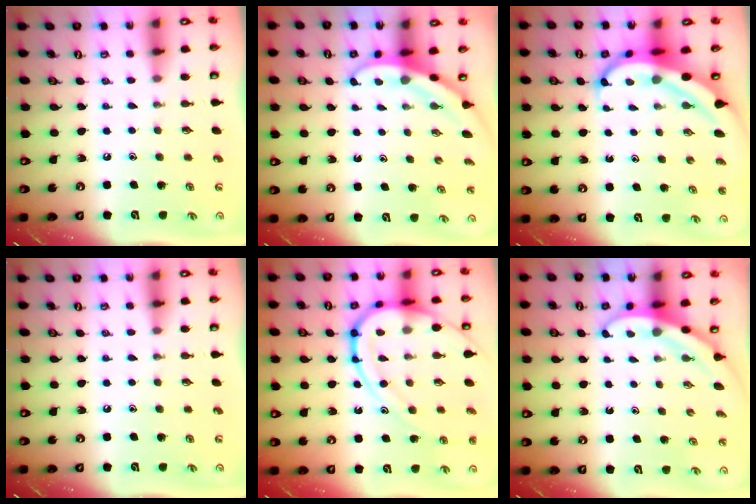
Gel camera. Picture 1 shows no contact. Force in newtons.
{"total": 3.0, "press": 3.0, "slide": 0.1}
{"total": 7.6, "press": 7.5, "slide": 1.5}
{"total": 0.0}
{"total": 17.3, "press": 17.2, "slide": 1.7}
{"total": 3.2, "press": 3.2, "slide": 0.1}